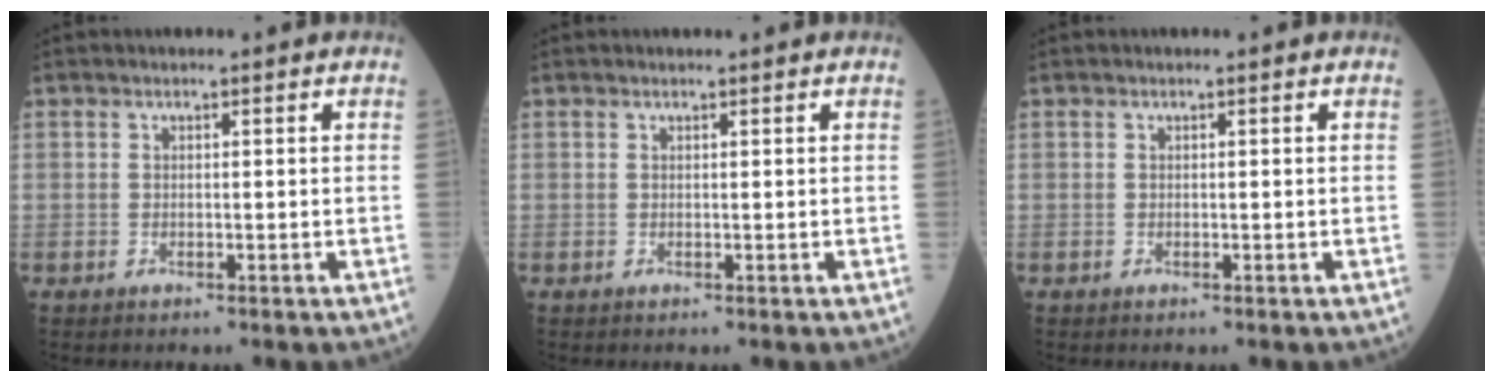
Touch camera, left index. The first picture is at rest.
{"total": 0.0}
{"total": 0.0}